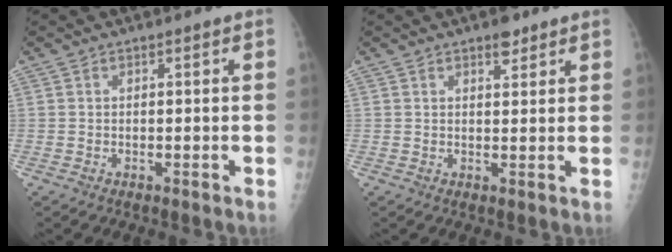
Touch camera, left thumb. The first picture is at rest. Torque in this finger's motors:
{"motor_torque": [3.42, 1.59, 0.51, -0.30, 0.18]}